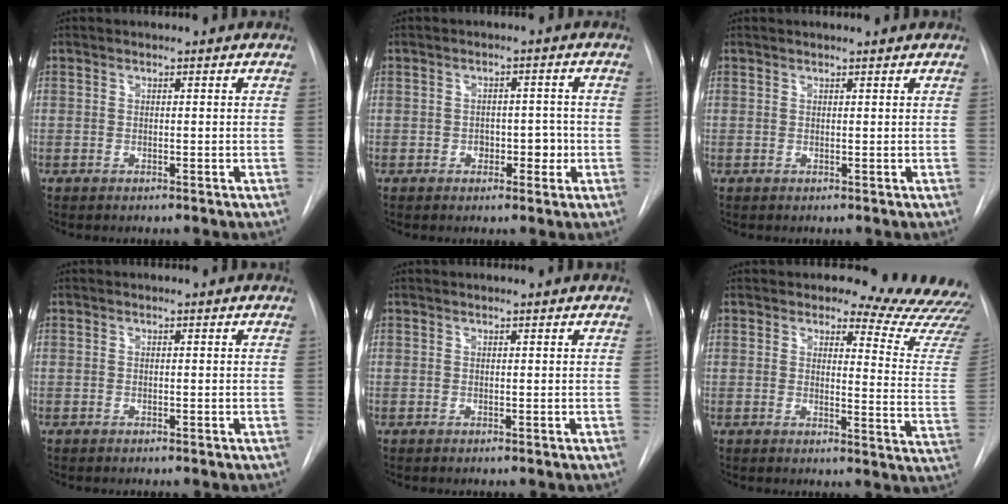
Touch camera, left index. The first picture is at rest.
{"total": 3.4, "force": [-1.0, 2.3, 2.4], "torque": [-0.021, 0.010, -0.011]}
{"total": 2.3, "force": [2.2, 0.3, 0.7], "torque": [-0.009, 0.016, 0.027]}
{"total": 0.0}
{"total": 1.4, "force": [1.3, 0.1, 0.4], "torque": [-0.007, 0.015, 0.019]}
{"total": 15.9, "force": [15.4, 3.1, 2.6], "torque": [0.006, -0.129, 0.139]}